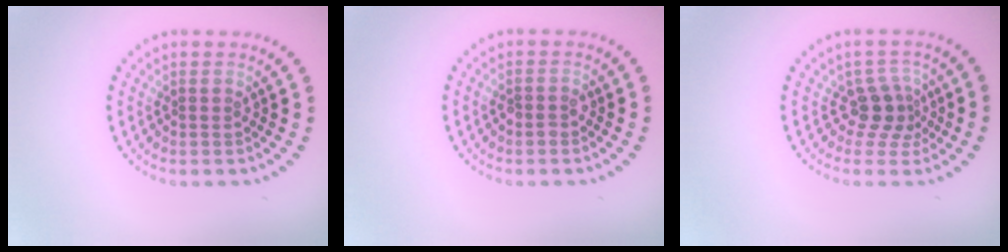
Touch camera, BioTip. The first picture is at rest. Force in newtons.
{"total": 1.0, "press": 1.0, "slide": 0.4}
{"total": 2.5, "press": 1.8, "slide": 1.8}